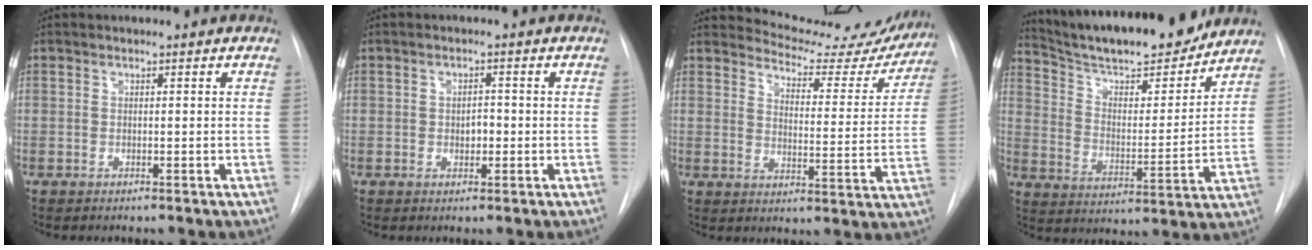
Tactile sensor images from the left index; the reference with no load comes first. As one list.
[{"total": 1.9, "force": [-0.3, 1.2, 1.5], "torque": [-0.021, 0.002, -0.003]}, {"total": 16.7, "force": [16.1, 3.7, 2.6], "torque": [-0.016, -0.058, 0.185]}, {"total": 19.8, "force": [17.8, 3.1, 8.1], "torque": [-0.136, -0.007, 0.276]}]